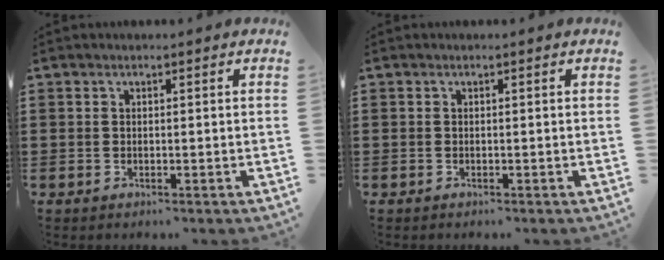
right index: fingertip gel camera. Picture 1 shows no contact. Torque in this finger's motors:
{"motor_torque": [-0.08, -0.11, -0.04, -0.02]}